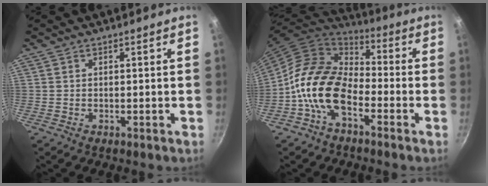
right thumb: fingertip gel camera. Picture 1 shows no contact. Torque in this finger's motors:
{"motor_torque": [0.04, 1.08, 1.38, -1.39, 0.47]}